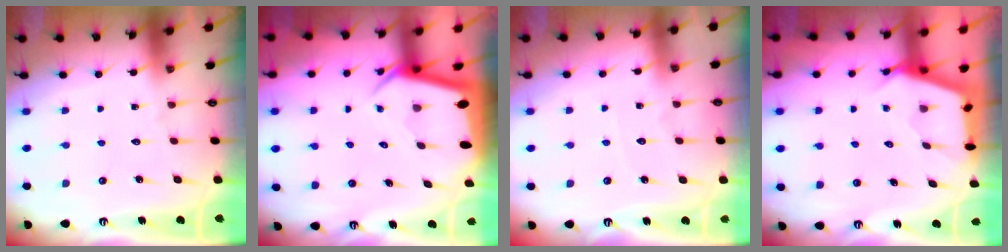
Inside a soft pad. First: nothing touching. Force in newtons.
{"total": 4.0, "press": 4.0, "slide": 0.3}
{"total": 2.7, "press": 2.7, "slide": 0.2}
{"total": 2.6, "press": 2.5, "slide": 0.3}